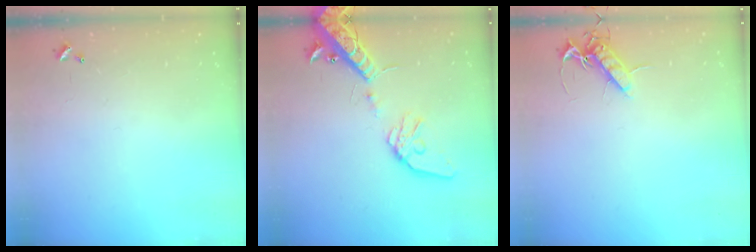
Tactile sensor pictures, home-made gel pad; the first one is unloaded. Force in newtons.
{"total": 18.9, "press": 18.6, "slide": 3.4}
{"total": 9.3, "press": 9.2, "slide": 1.3}